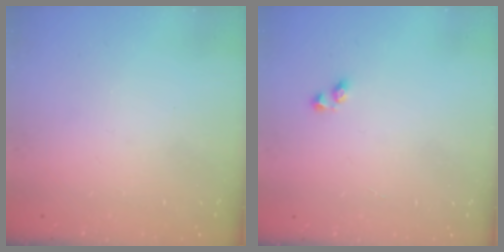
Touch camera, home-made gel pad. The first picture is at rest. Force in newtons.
{"total": 2.0, "press": 1.7, "slide": 1.0}